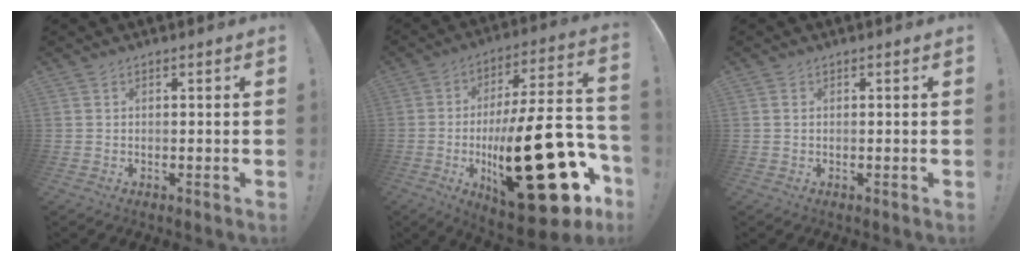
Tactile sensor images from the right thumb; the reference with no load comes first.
{"total": 35.8, "force": [-8.5, 12.9, 32.3], "torque": [-0.498, 0.034, -0.116]}
{"total": 0.8, "force": [0.3, 0.6, 0.5], "torque": [-0.016, 0.005, 0.006]}